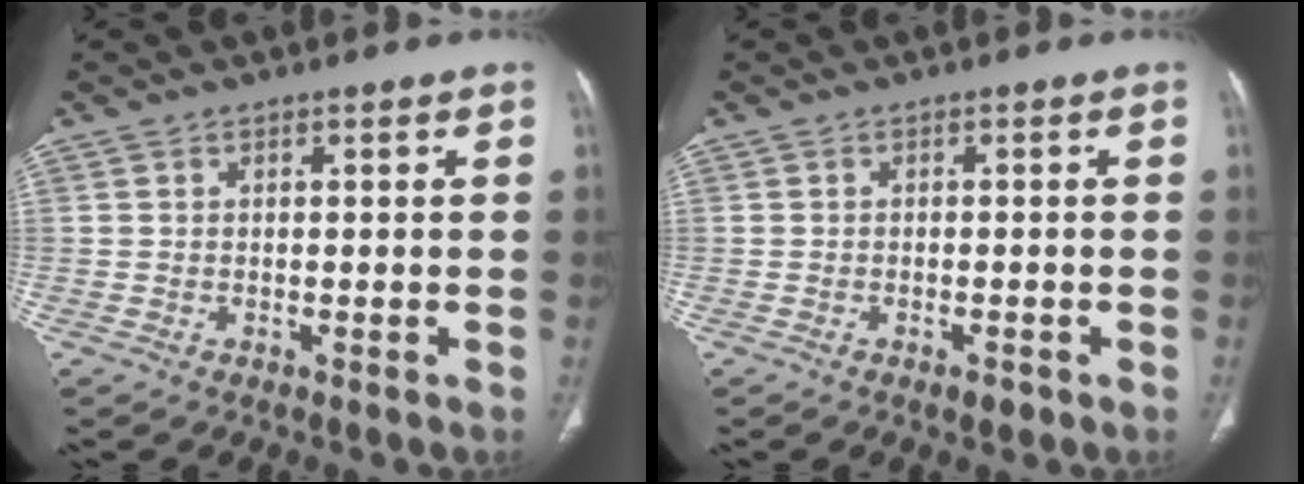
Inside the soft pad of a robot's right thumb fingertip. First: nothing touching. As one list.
[{"total": 1.7, "force": [-1.0, 0.7, 1.2], "torque": [-0.018, 0.001, -0.014]}]